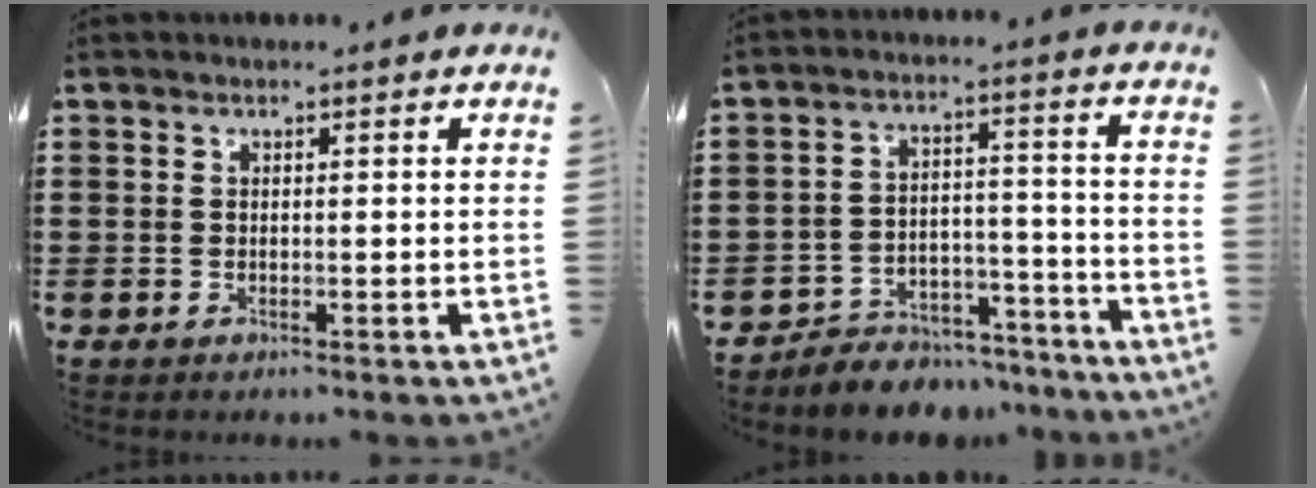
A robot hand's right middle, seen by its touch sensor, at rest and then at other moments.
{"total": 6.2, "force": [-6.0, 1.4, 0.1], "torque": [0.001, 0.023, -0.122]}